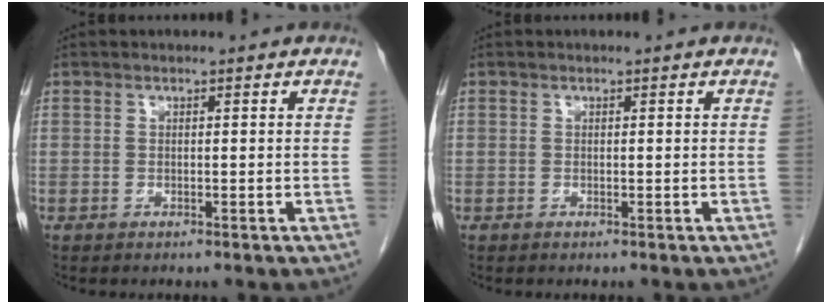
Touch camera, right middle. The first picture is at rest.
{"total": 0.0}